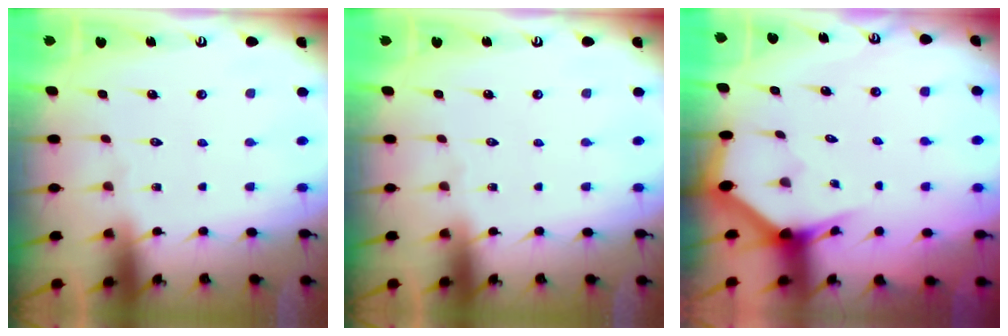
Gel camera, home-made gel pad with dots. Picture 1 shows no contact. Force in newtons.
{"total": 0.0}
{"total": 2.6, "press": 2.6, "slide": 0.1}